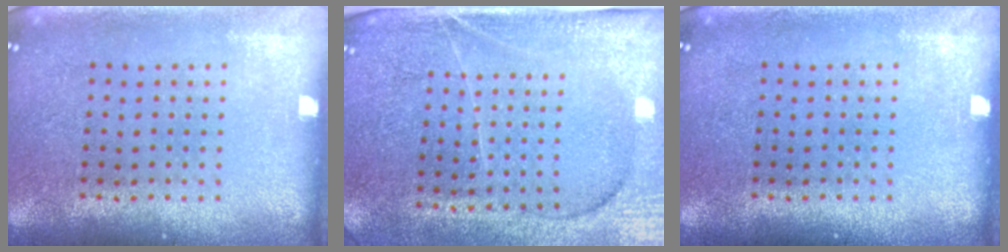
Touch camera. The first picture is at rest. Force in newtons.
{"total": 4.0, "press": 3.5, "slide": 1.9}
{"total": 0.0}